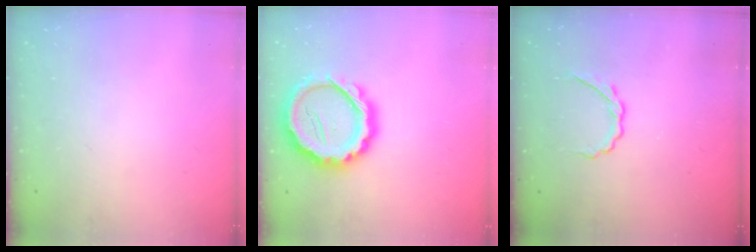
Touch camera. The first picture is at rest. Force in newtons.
{"total": 15.1, "press": 14.8, "slide": 2.9}
{"total": 2.8, "press": 2.6, "slide": 0.8}